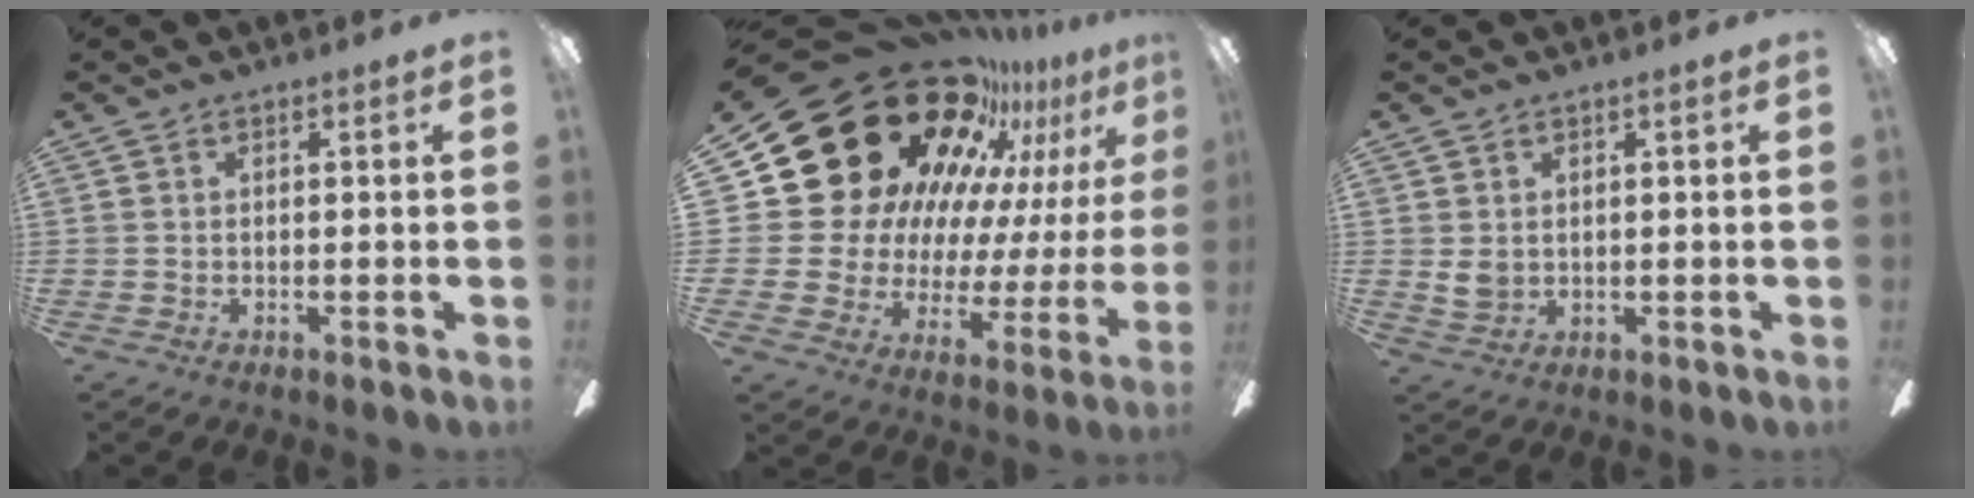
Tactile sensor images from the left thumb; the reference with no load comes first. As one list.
[{"total": 30.8, "force": [20.1, 17.9, 15.1], "torque": [-0.211, -0.181, 0.406]}, {"total": 2.8, "force": [1.0, 2.1, 1.6], "torque": [-0.024, 0.000, 0.018]}]